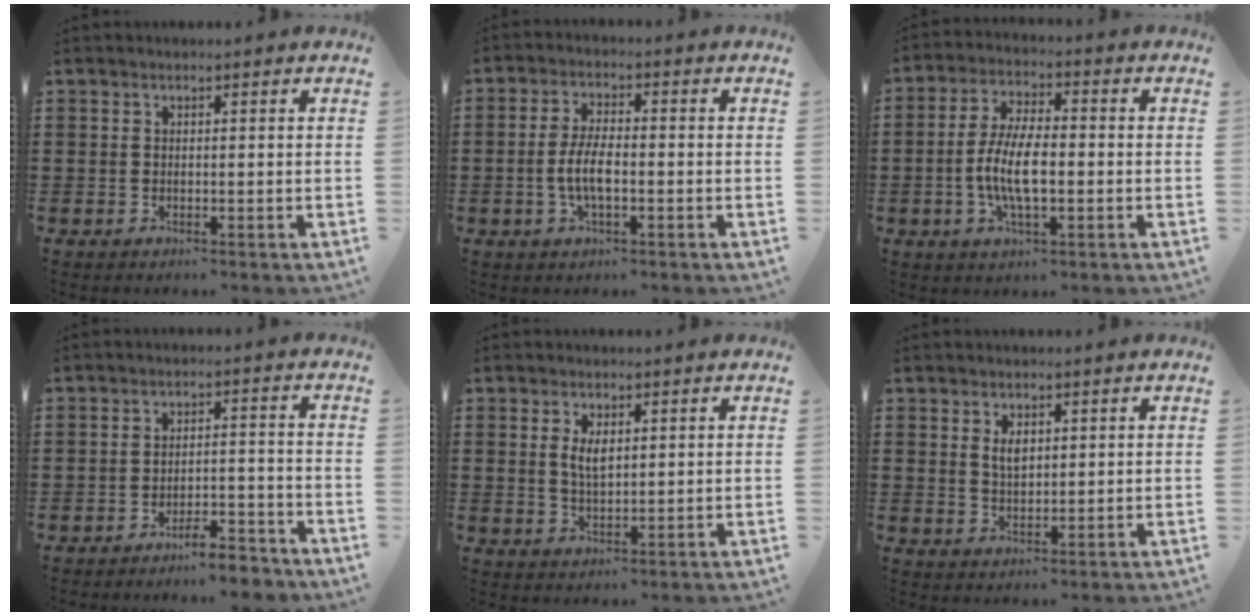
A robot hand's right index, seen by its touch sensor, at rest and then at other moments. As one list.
[{"total": 5.3, "force": [-1.2, 1.9, 4.8], "torque": [-0.111, -0.002, -0.030]}, {"total": 8.4, "force": [-1.5, 3.1, 7.6], "torque": [-0.172, -0.007, -0.036]}, {"total": 4.6, "force": [-4.4, 0.3, 1.5], "torque": [-0.026, 0.001, -0.086]}, {"total": 3.1, "force": [0.9, 1.3, 2.7], "torque": [-0.057, 0.005, 0.015]}, {"total": 2.5, "force": [1.1, 1.3, 1.9], "torque": [-0.033, 0.000, 0.018]}]